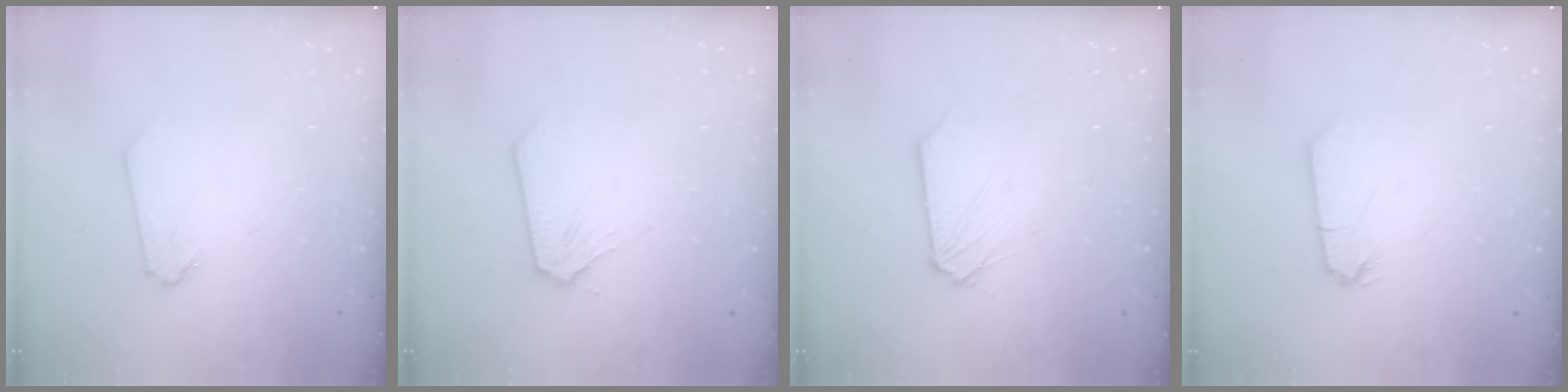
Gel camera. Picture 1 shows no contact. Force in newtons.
{"total": 0.0}
{"total": 0.0}
{"total": 0.0}